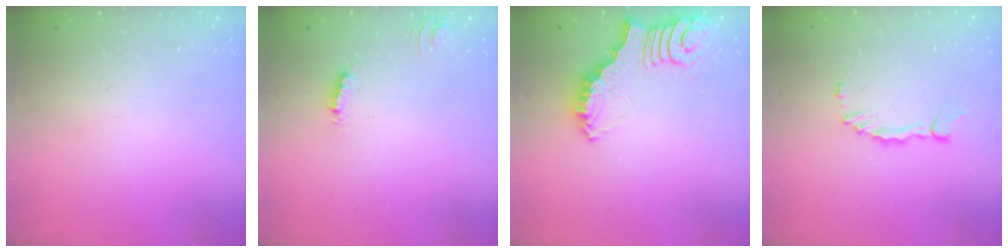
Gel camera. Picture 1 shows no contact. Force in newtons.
{"total": 3.4, "press": 3.4, "slide": 0.2}
{"total": 2.6, "press": 2.6, "slide": 0.5}
{"total": 1.7, "press": 1.6, "slide": 0.4}